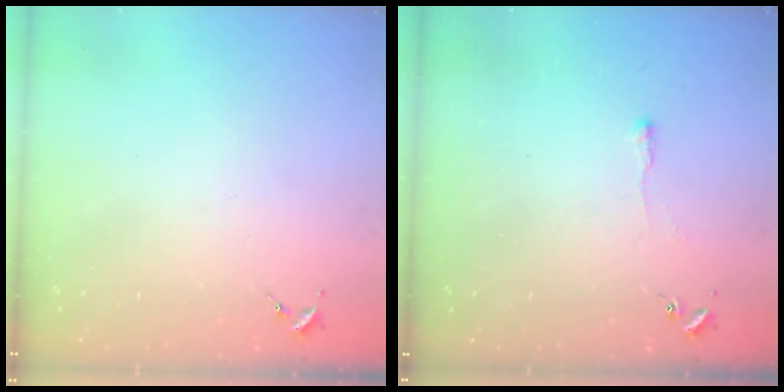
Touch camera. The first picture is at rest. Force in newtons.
{"total": 2.5, "press": 2.5, "slide": 0.5}